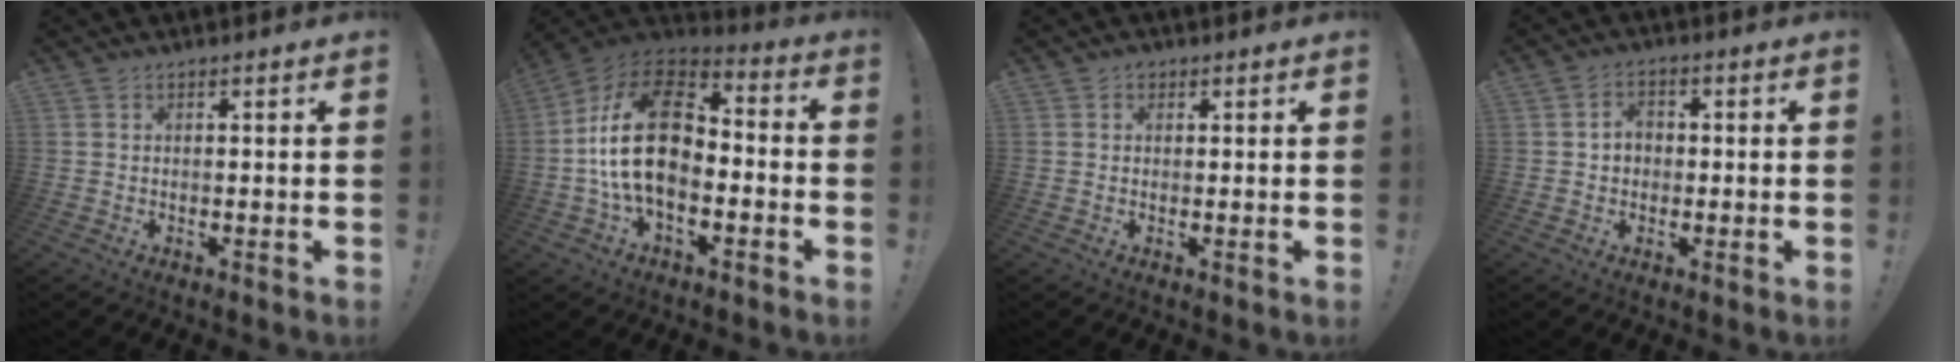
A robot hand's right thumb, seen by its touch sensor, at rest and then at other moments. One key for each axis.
{"total": 22.1, "fx": -1.0, "fy": 13.6, "fz": 17.4, "tx": -0.325, "ty": 0.023, "tz": -0.012}
{"total": 1.4, "fx": 0.6, "fy": 1.2, "fz": 0.4, "tx": -0.004, "ty": 0.002, "tz": 0.009}
{"total": 3.6, "fx": 0.1, "fy": 2.9, "fz": 2.2, "tx": -0.029, "ty": 0.002, "tz": -0.002}